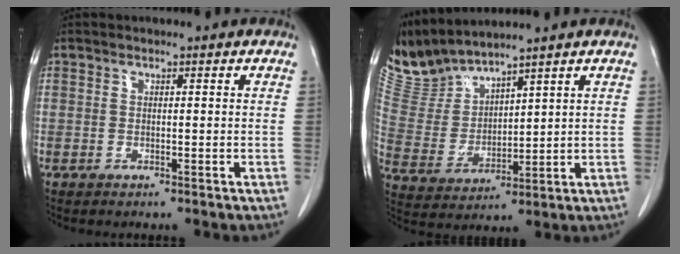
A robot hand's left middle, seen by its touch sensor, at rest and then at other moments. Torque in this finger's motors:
{"motor_torque": [-0.30, -0.89, -0.13, -0.01]}